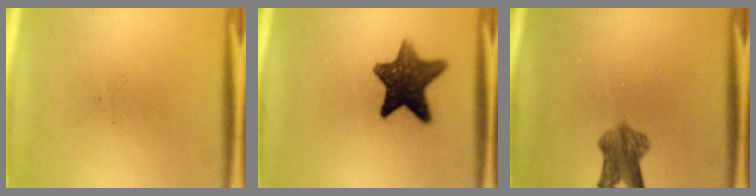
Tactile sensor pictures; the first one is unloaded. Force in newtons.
{"total": 11.4}
{"total": 5.7}